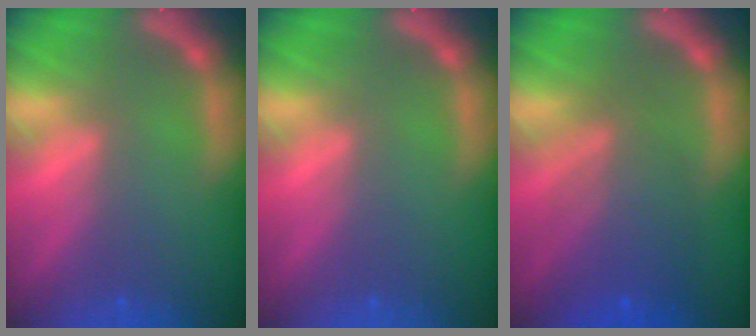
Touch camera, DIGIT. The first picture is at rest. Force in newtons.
{"total": 0.0}
{"total": 6.6}